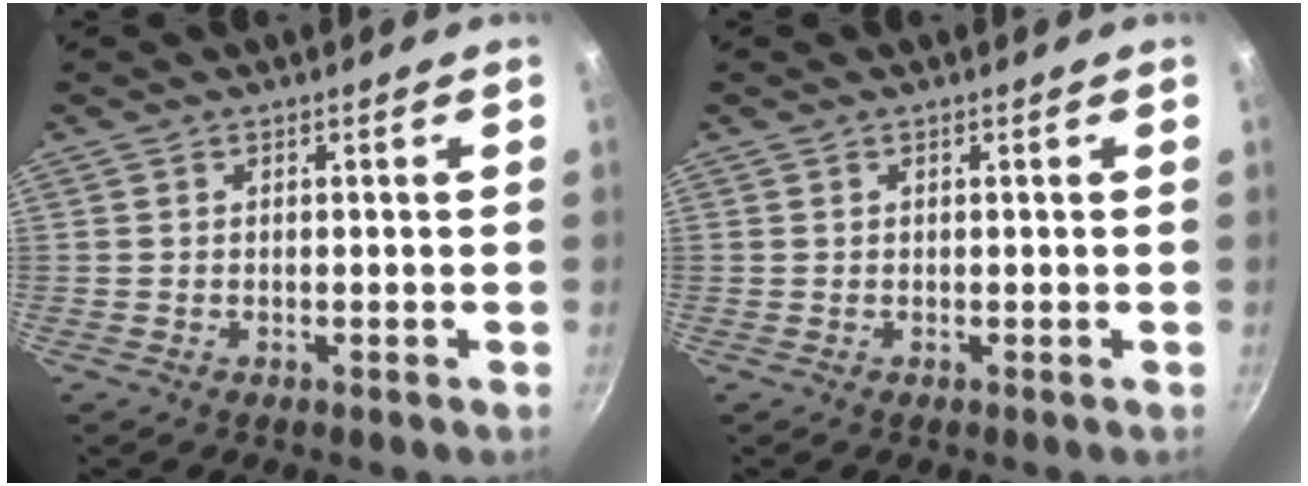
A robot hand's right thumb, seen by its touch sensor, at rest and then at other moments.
{"total": 0.0}